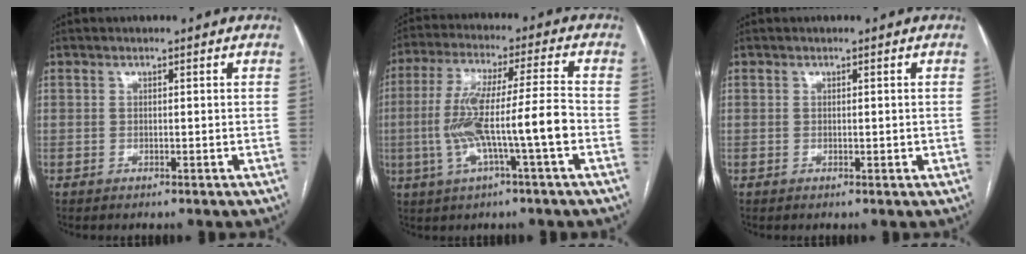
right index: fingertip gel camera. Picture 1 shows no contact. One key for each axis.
{"total": 12.6, "fx": -3.0, "fy": 0.1, "fz": 12.3, "tx": -0.241, "ty": 0.017, "tz": -0.055}
{"total": 0.7, "fx": -0.1, "fy": 0.3, "fz": 0.6, "tx": -0.008, "ty": -0.001, "tz": 0.001}